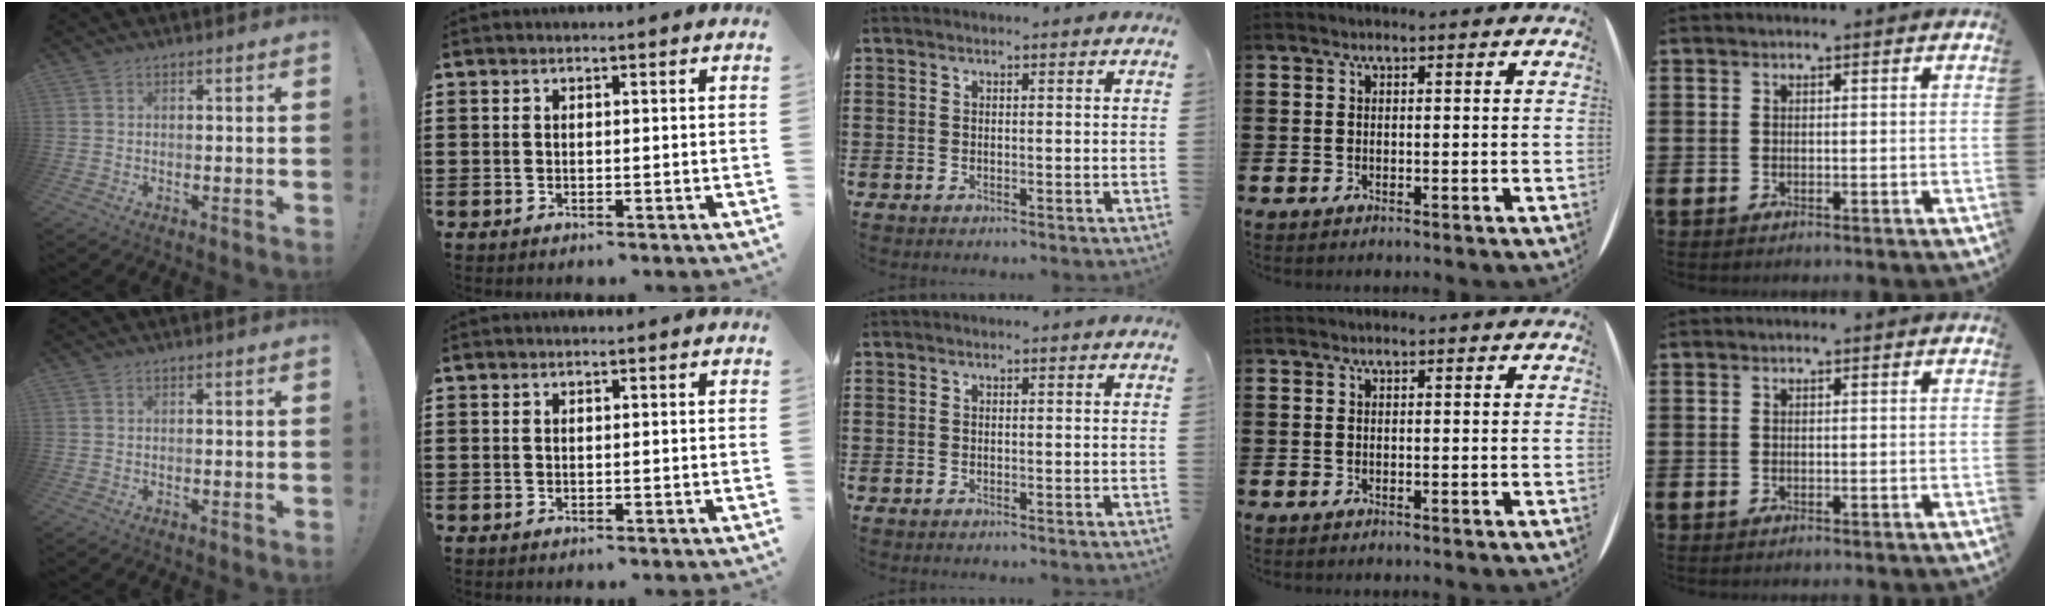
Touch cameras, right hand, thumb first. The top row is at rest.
{}